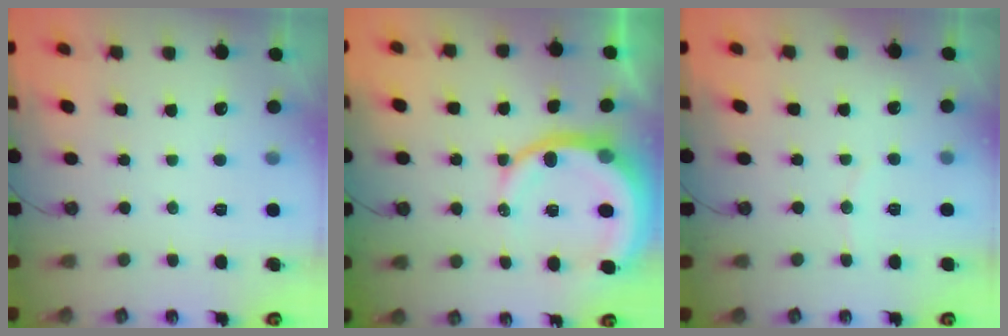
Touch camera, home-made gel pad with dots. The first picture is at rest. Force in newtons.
{"total": 11.7, "press": 11.5, "slide": 1.6}
{"total": 2.6, "press": 2.6, "slide": 0.2}